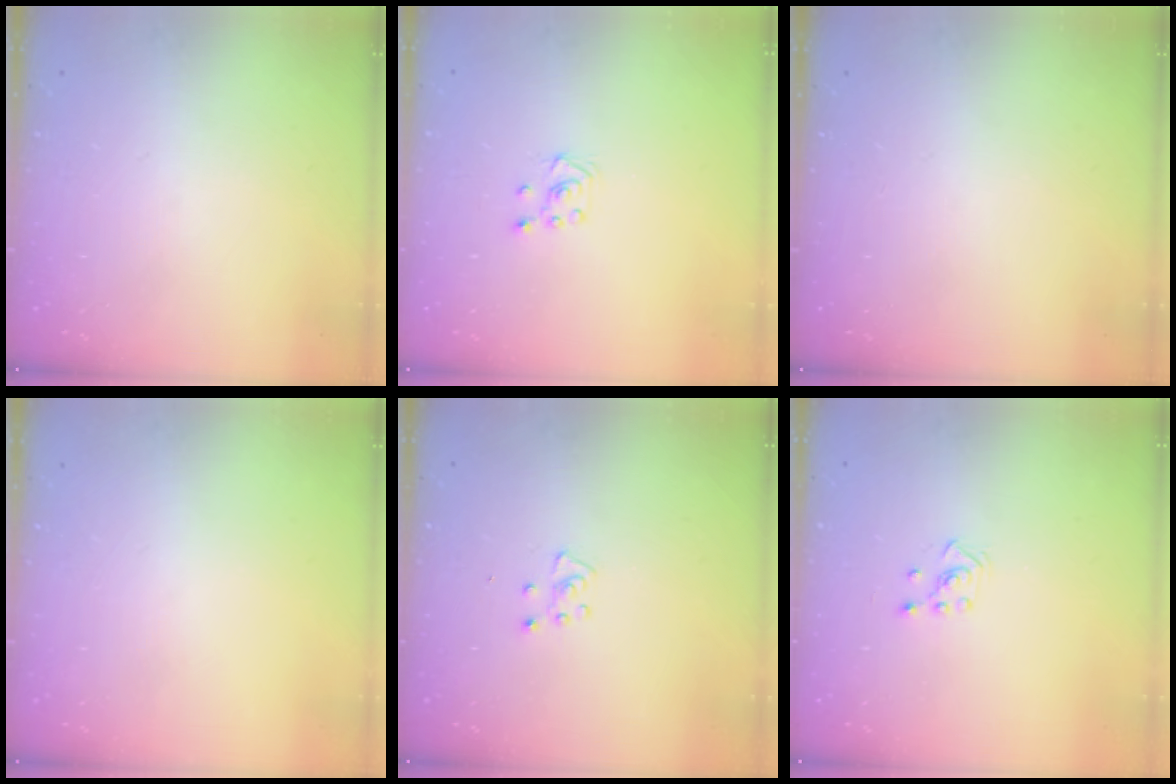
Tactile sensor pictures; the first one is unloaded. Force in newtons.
{"total": 3.2, "press": 3.2, "slide": 0.4}
{"total": 0.0}
{"total": 0.0}
{"total": 4.6, "press": 4.6, "slide": 0.5}
{"total": 2.6, "press": 2.5, "slide": 0.6}